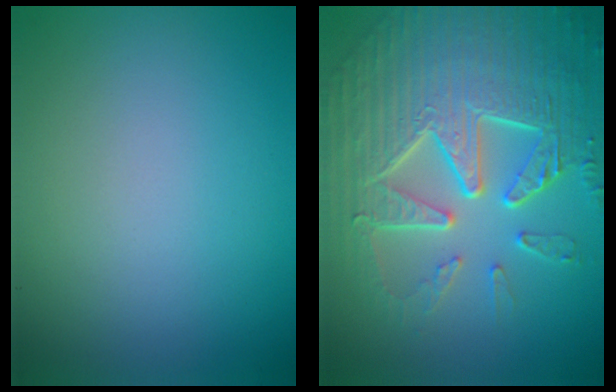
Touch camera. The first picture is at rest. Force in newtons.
{"total": 9.6, "press": 6.3, "slide": 7.2}